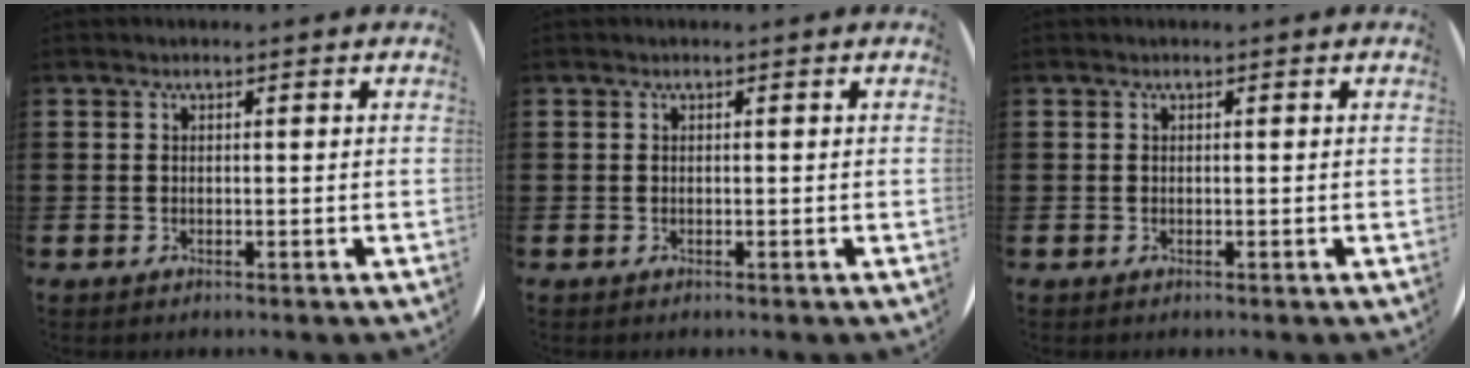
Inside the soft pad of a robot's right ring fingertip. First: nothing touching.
{"total": 0.0}
{"total": 0.0}